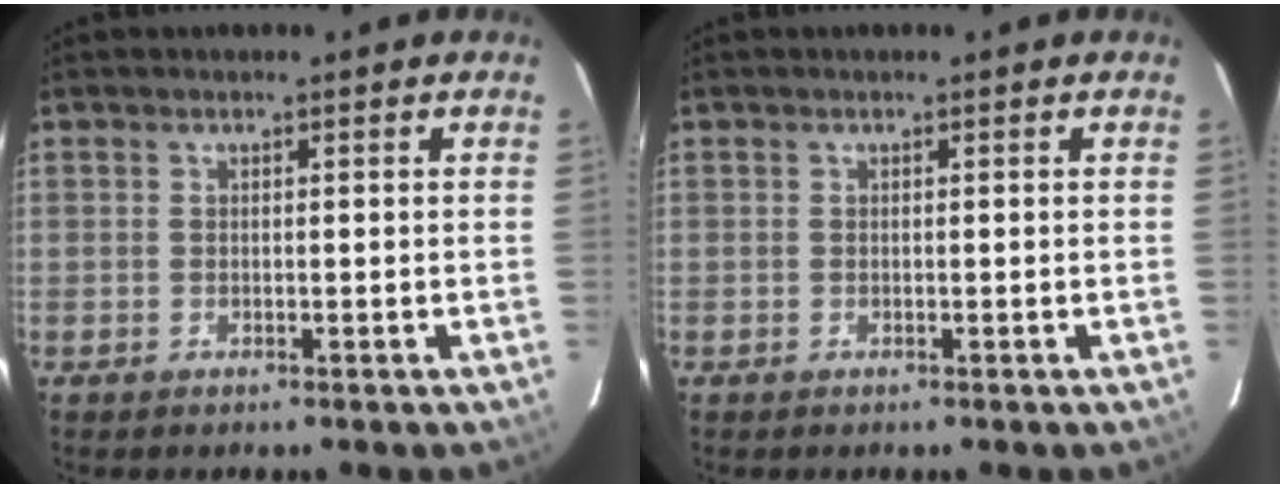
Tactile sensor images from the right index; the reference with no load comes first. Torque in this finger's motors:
{"motor_torque": [-0.13, 0.13, -0.03, 0.00]}